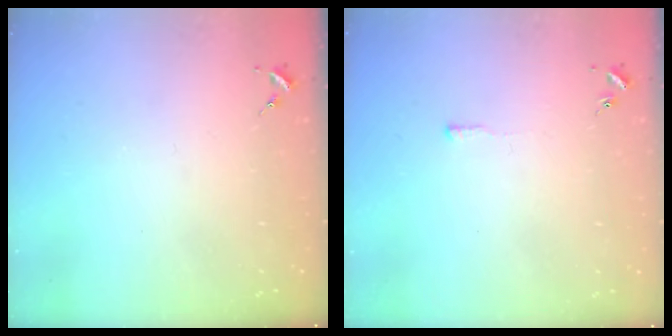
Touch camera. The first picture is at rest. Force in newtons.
{"total": 2.9, "press": 2.9, "slide": 0.5}